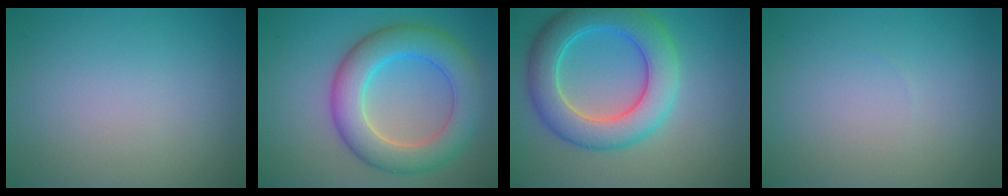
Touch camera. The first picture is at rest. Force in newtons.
{"total": 7.4, "press": 7.4, "slide": 0.2}
{"total": 7.6, "press": 7.5, "slide": 0.4}
{"total": 0.0}